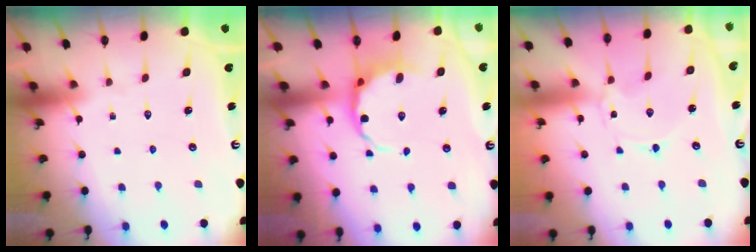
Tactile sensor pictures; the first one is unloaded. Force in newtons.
{"total": 6.0, "press": 5.6, "slide": 2.3}
{"total": 0.0}